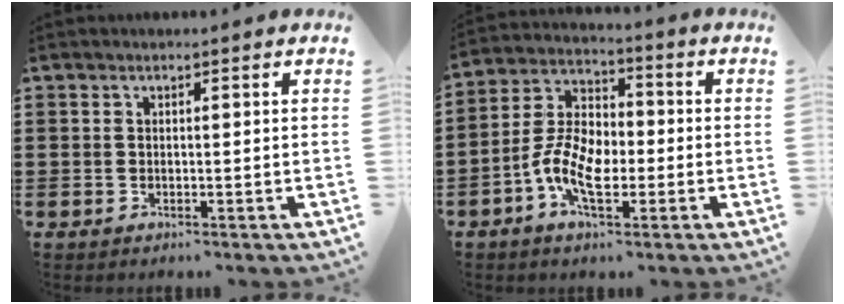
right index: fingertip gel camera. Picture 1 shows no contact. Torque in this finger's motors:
{"motor_torque": [2.14, 0.00, 0.67, 0.21]}